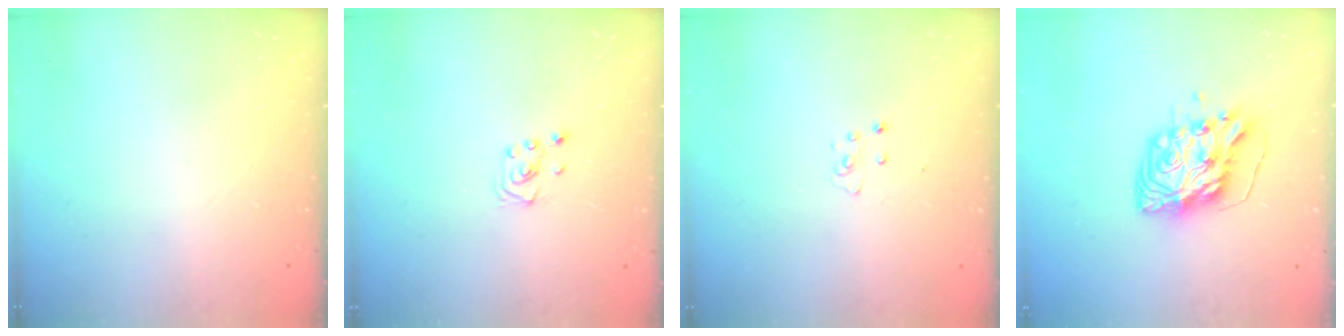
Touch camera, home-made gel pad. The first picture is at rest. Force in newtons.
{"total": 3.1, "press": 3.1, "slide": 0.3}
{"total": 2.6, "press": 2.6, "slide": 0.2}
{"total": 11.0, "press": 10.9, "slide": 1.6}